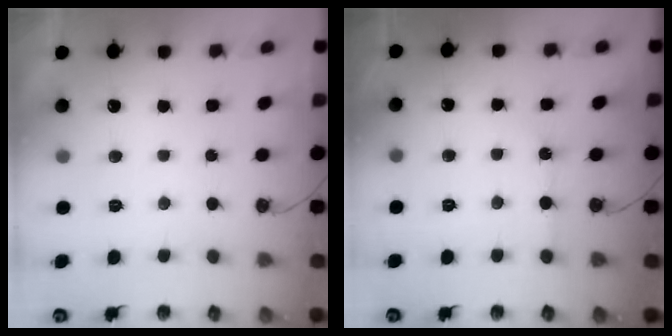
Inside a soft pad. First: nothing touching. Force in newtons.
{"total": 1.4, "press": 1.3, "slide": 0.3}